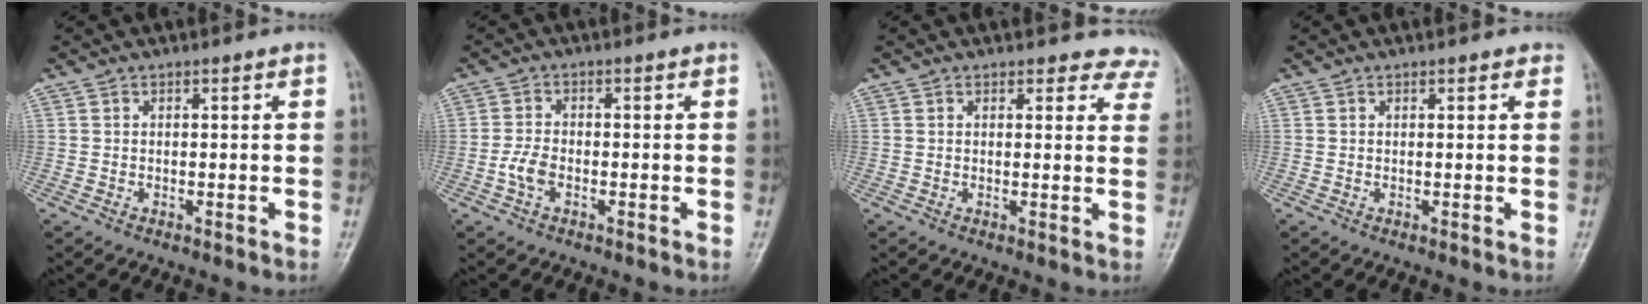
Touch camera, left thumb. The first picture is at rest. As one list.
[{"total": 3.2, "force": [-1.3, 1.8, 2.3], "torque": [-0.046, 0.009, -0.030]}, {"total": 6.9, "force": [6.3, 3.0, 0.1], "torque": [0.057, -0.026, 0.036]}, {"total": 1.1, "force": [0.7, 0.5, 0.6], "torque": [-0.002, -0.002, 0.004]}]